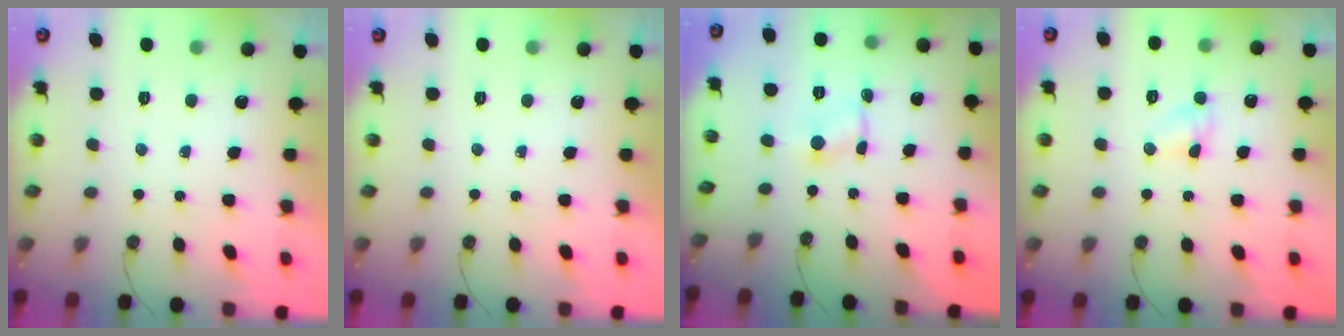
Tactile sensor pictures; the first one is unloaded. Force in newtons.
{"total": 0.0}
{"total": 1.1, "press": 1.1, "slide": 0.2}
{"total": 3.3, "press": 3.3, "slide": 0.4}